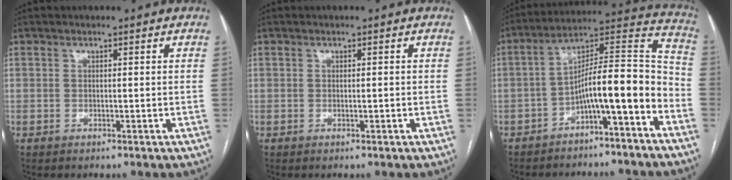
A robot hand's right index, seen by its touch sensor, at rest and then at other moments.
{"total": 0.8, "force": [-0.1, 0.1, 0.8], "torque": [-0.014, -0.001, 0.002]}
{"total": 12.8, "force": [-5.9, 1.5, 11.3], "torque": [-0.167, 0.047, -0.091]}